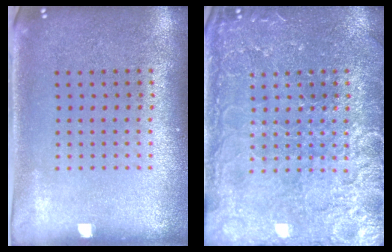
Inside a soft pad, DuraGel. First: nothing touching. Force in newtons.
{"total": 4.0, "press": 4.0, "slide": 0.5}